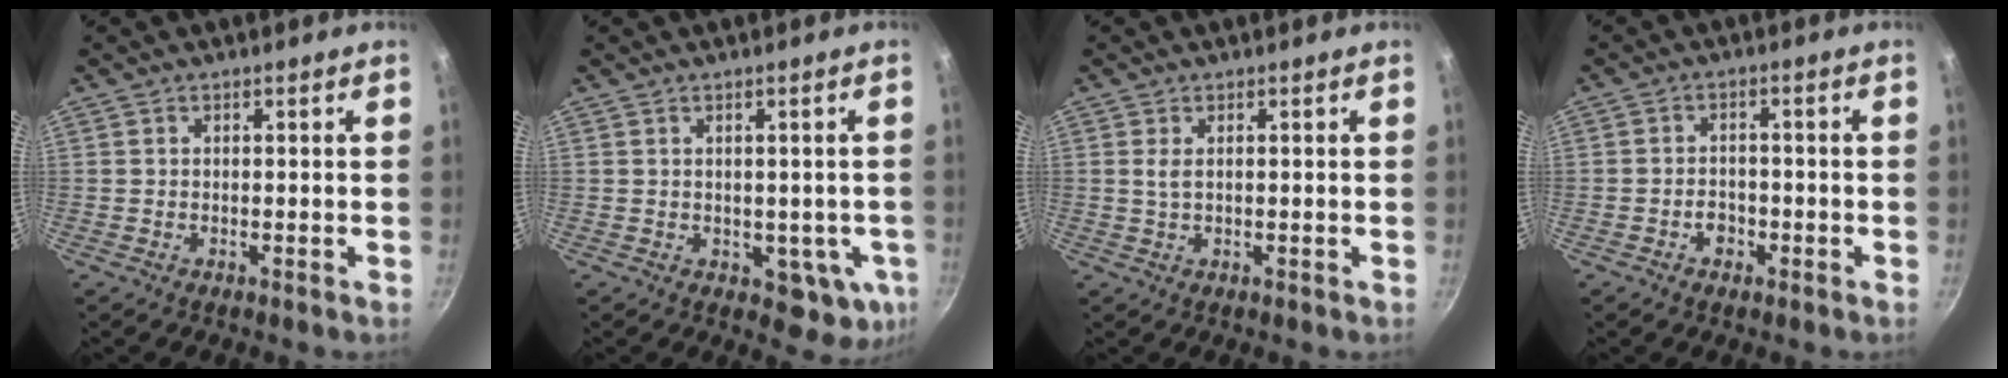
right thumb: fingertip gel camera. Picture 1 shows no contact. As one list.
[{"total": 7.2, "force": [-0.8, 4.4, 5.6], "torque": [-0.038, 0.000, -0.001]}, {"total": 1.7, "force": [0.4, 0.7, 1.4], "torque": [-0.029, -0.003, 0.010]}, {"total": 3.2, "force": [-1.5, 2.4, 1.5], "torque": [-0.009, 0.017, -0.022]}]